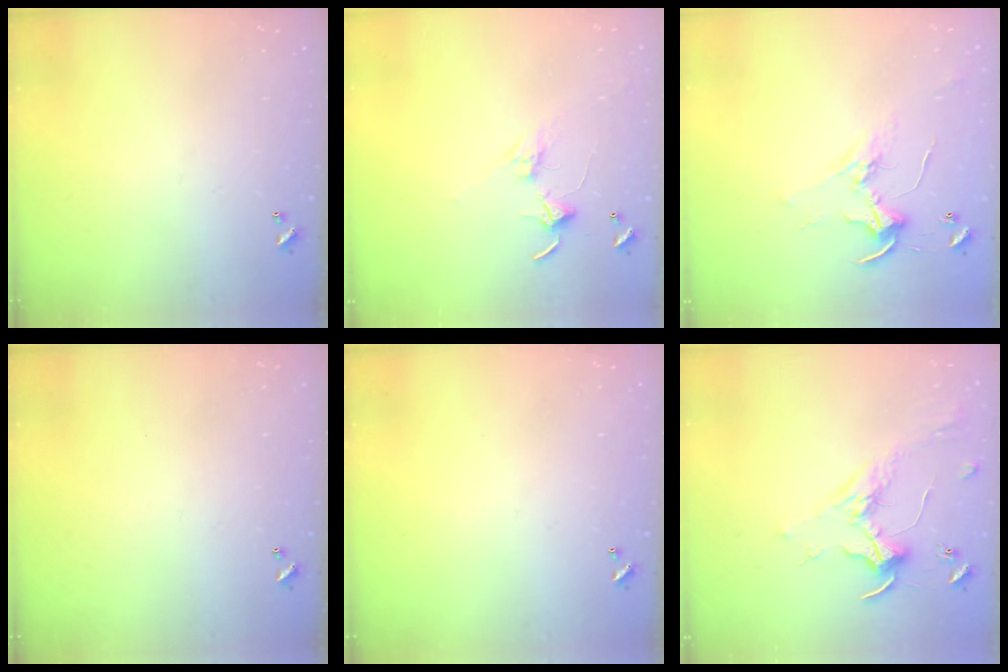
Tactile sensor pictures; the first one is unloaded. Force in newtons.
{"total": 2.8, "press": 2.8, "slide": 0.2}
{"total": 2.5, "press": 2.5, "slide": 0.2}
{"total": 0.0}
{"total": 0.0}
{"total": 1.7, "press": 1.5, "slide": 0.9}